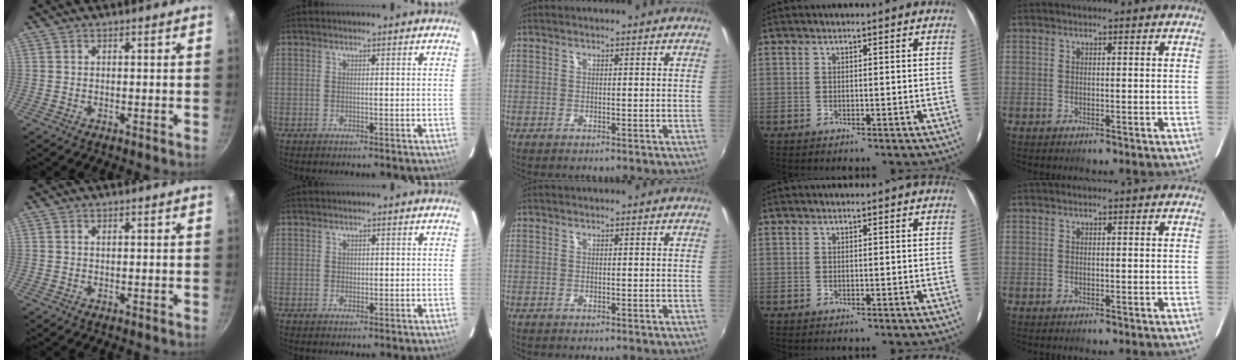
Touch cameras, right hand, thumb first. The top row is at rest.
{"index": {"total": 0.8, "force": [0.2, 0.8, 0.1], "torque": [0.002, 0.003, 0.003]}}